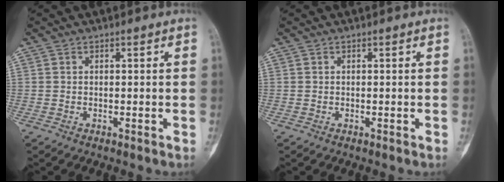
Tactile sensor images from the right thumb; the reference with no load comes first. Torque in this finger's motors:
{"motor_torque": [-0.01, 0.01, 0.00, 0.01, -0.02]}